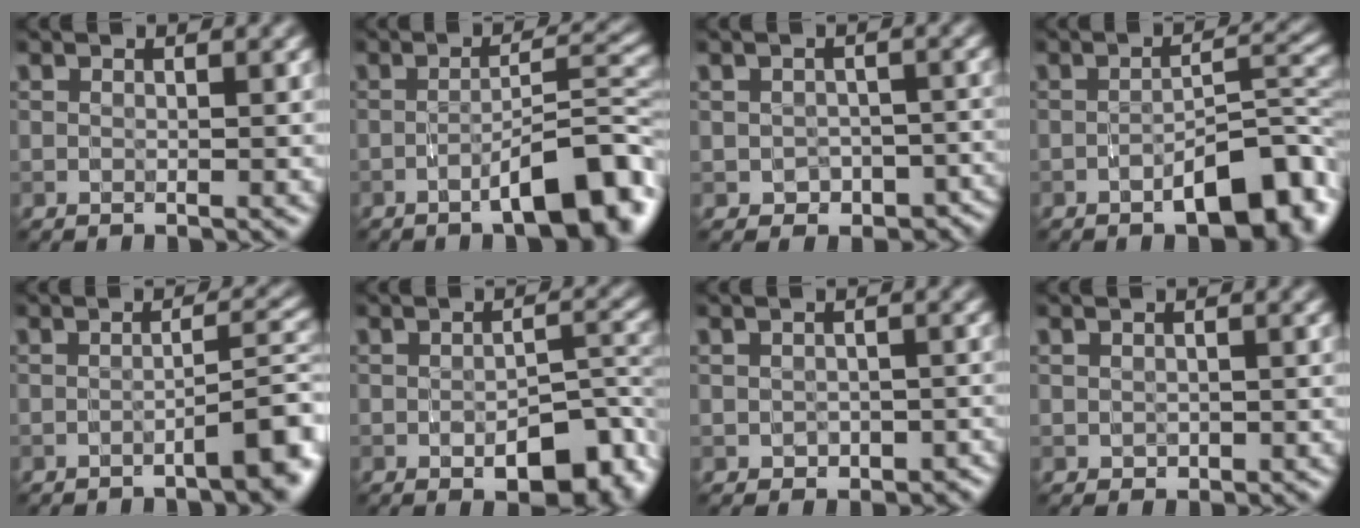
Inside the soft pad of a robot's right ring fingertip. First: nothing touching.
{"total": 7.6, "force": [-3.7, 1.8, 6.4], "torque": [-0.089, 0.014, -0.058]}
{"total": 4.3, "force": [-2.0, 3.1, 2.2], "torque": [-0.019, -0.019, -0.024]}
{"total": 6.9, "force": [-3.4, 2.5, 5.5], "torque": [-0.073, 0.015, -0.053]}
{"total": 4.9, "force": [-2.1, 1.1, 4.3], "torque": [-0.052, 0.013, -0.037]}
{"total": 6.3, "force": [-2.7, 2.9, 4.9], "torque": [-0.067, 0.000, -0.036]}
{"total": 2.5, "force": [-1.1, 1.9, 1.2], "torque": [-0.010, -0.009, -0.014]}
{"total": 0.9, "force": [-0.3, 0.7, 0.3], "torque": [-0.004, -0.006, -0.003]}